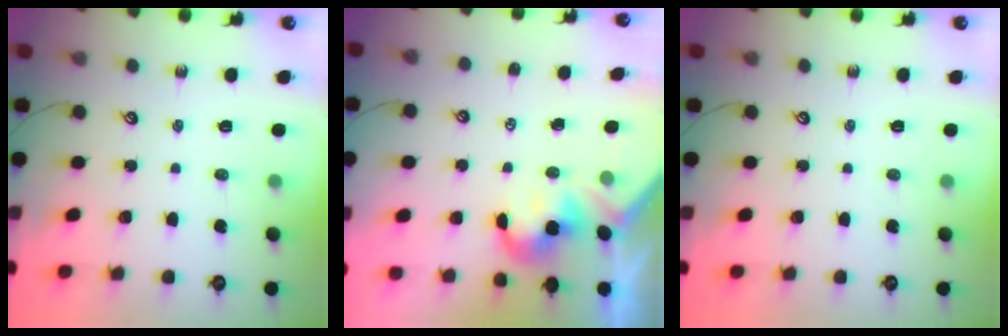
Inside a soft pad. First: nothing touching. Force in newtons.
{"total": 1.9, "press": 1.8, "slide": 0.5}
{"total": 0.0}